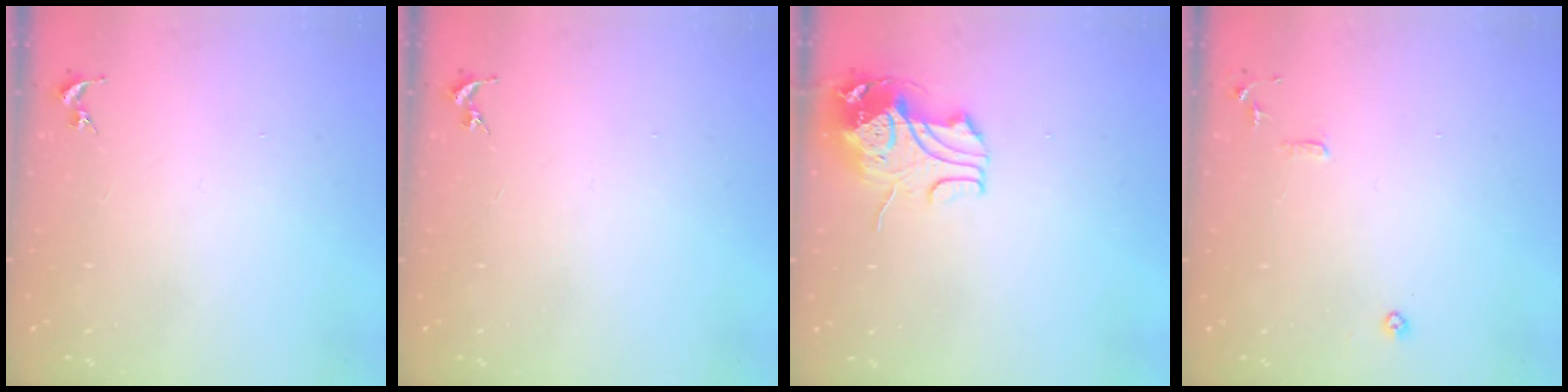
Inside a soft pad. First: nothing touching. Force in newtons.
{"total": 0.0}
{"total": 11.6, "press": 11.5, "slide": 1.5}
{"total": 8.9, "press": 8.9, "slide": 1.0}